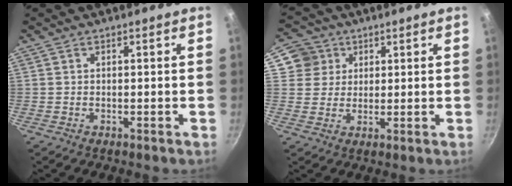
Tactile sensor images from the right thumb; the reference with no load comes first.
{"total": 6.5, "force": [2.6, 5.9, 0.9], "torque": [0.028, 0.006, 0.039]}